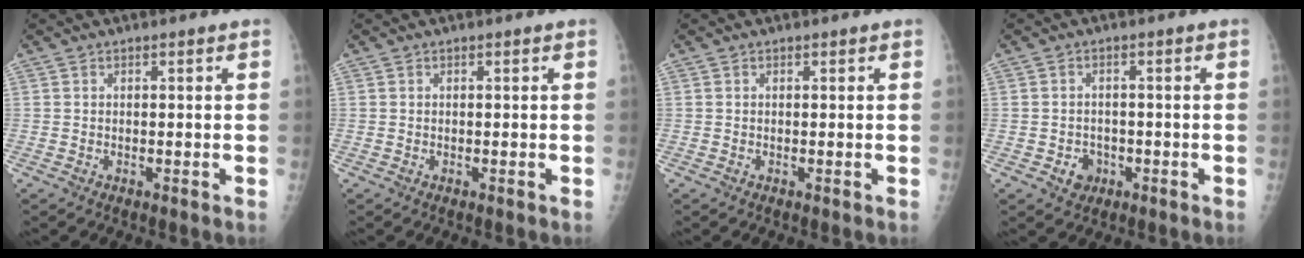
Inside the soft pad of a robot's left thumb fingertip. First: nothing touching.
{"total": 0.0}
{"total": 0.0}
{"total": 3.3, "force": [-1.2, 2.9, 1.0], "torque": [0.001, 0.007, -0.015]}